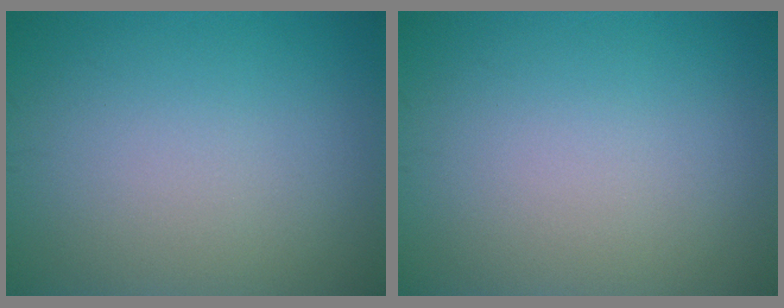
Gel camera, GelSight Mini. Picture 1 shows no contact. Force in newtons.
{"total": 0.0}